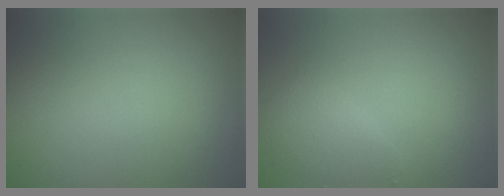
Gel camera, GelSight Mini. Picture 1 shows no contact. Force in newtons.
{"total": 2.0, "press": 2.0, "slide": 0.1}